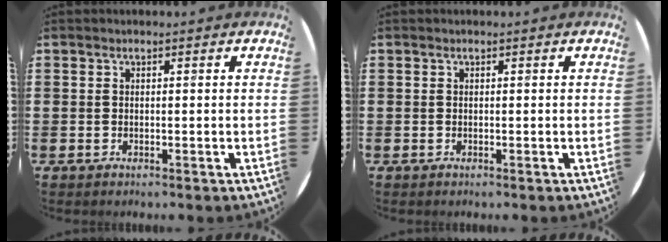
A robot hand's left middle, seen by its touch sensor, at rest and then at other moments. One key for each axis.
{"total": 0.0}